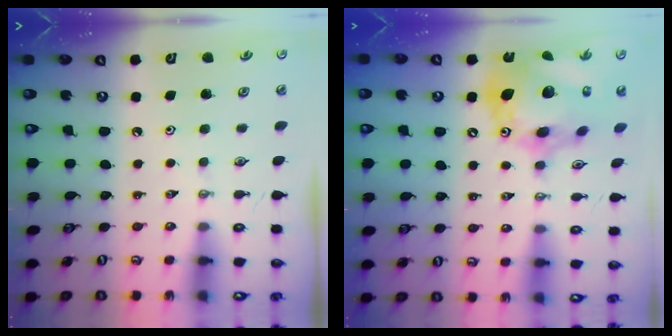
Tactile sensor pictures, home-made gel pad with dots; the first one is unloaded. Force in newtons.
{"total": 21.6, "press": 21.5, "slide": 2.3}